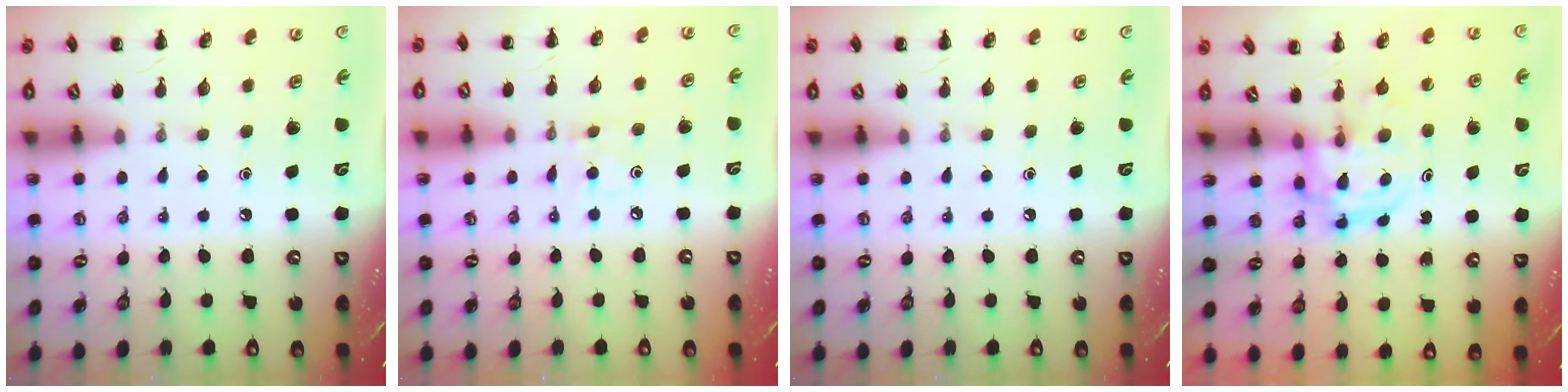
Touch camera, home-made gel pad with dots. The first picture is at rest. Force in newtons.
{"total": 4.5, "press": 4.3, "slide": 1.5}
{"total": 0.0}
{"total": 2.7, "press": 2.7, "slide": 0.3}